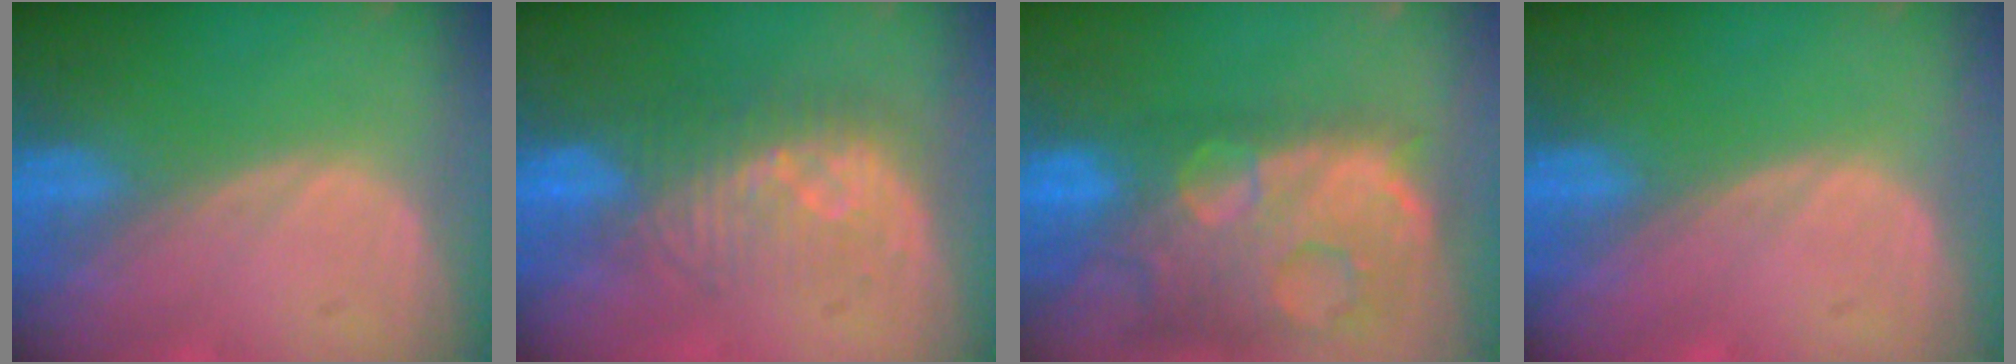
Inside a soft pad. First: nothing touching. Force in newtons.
{"total": 8.0, "press": 7.5, "slide": 2.9}
{"total": 14.3, "press": 11.6, "slide": 8.4}
{"total": 0.0}